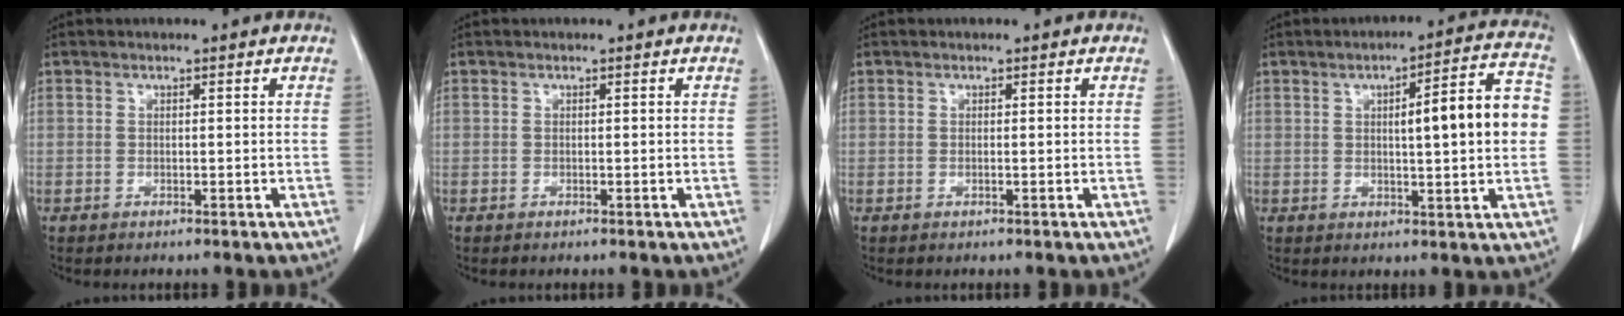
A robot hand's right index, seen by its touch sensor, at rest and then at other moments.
{"total": 0.0}
{"total": 0.0}
{"total": 11.1, "force": [0.8, 1.5, 10.9], "torque": [-0.144, 0.027, 0.010]}